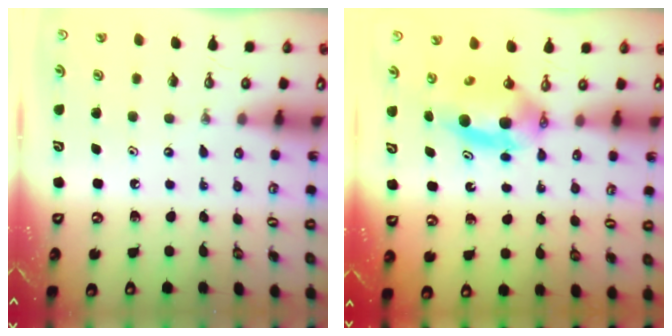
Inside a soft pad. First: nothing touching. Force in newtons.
{"total": 6.5, "press": 6.0, "slide": 2.5}